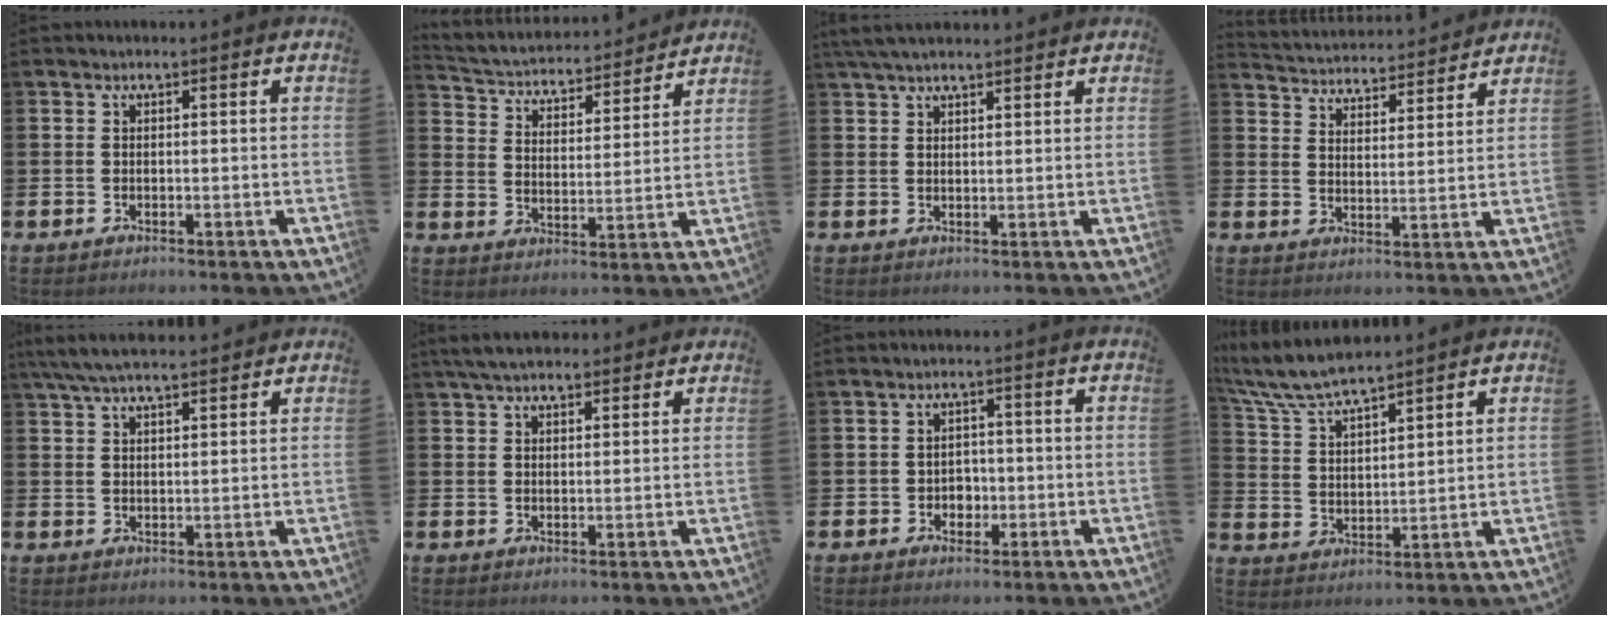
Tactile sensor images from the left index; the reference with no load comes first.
{"total": 4.1, "force": [3.9, 1.3, 0.5], "torque": [-0.037, -0.040, 0.058]}
{"total": 3.9, "force": [3.4, 0.8, 1.6], "torque": [-0.034, -0.007, 0.063]}
{"total": 4.3, "force": [4.3, 0.7, -0.3], "torque": [-0.010, -0.040, 0.071]}
{"total": 5.8, "force": [5.2, 1.0, 2.2], "torque": [-0.053, -0.015, 0.096]}
{"total": 4.4, "force": [3.9, 1.4, 1.4], "torque": [-0.037, -0.006, 0.074]}
{"total": 2.3, "force": [-0.5, 2.1, 0.8], "torque": [-0.009, 0.002, -0.017]}
{"total": 7.3, "force": [7.0, 0.8, 2.0], "torque": [-0.068, -0.034, 0.125]}